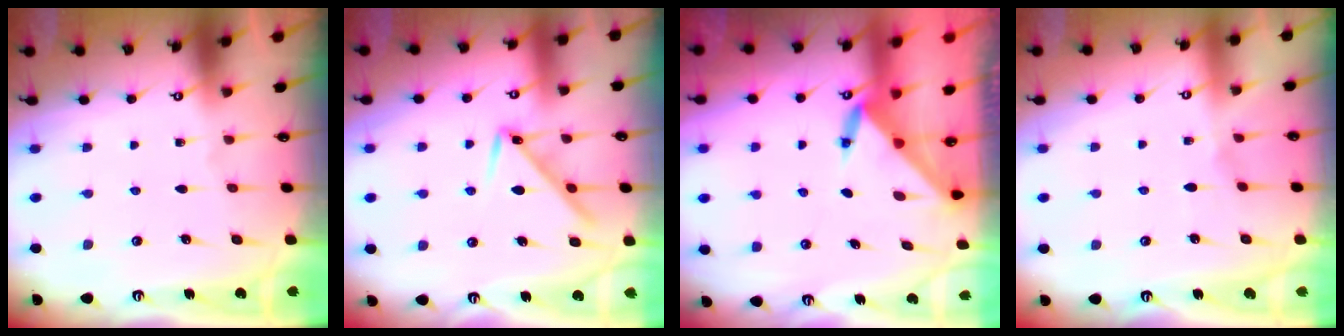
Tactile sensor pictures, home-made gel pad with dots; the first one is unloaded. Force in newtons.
{"total": 8.9, "press": 8.9, "slide": 0.3}
{"total": 3.6, "press": 3.5, "slide": 0.4}
{"total": 2.8, "press": 2.8, "slide": 0.5}